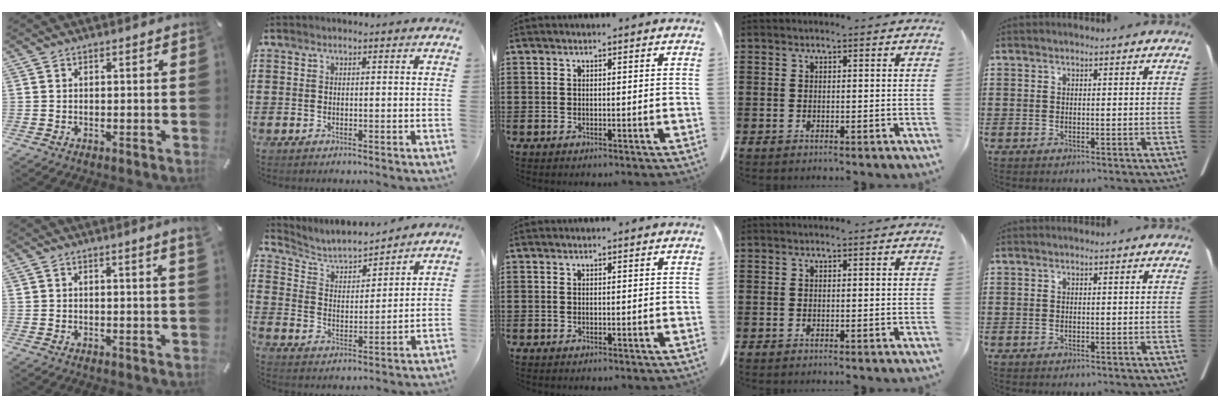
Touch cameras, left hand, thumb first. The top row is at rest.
{"thumb": {"total": 2.2, "force": [1.7, -0.2, 1.4], "torque": [-0.027, -0.003, 0.030]}, "index": {"total": 4.8, "force": [4.5, 0.9, 1.1], "torque": [-0.048, -0.032, 0.073]}}